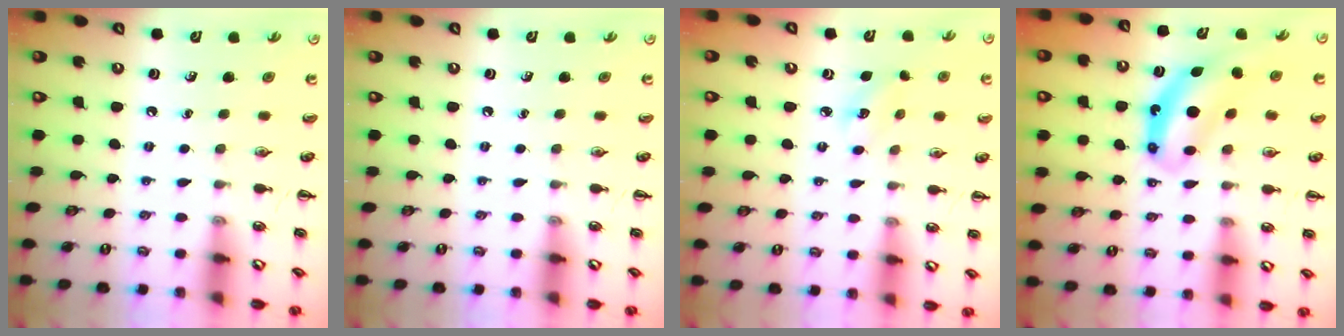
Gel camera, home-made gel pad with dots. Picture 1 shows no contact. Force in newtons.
{"total": 0.0}
{"total": 4.0, "press": 3.8, "slide": 1.0}
{"total": 9.4, "press": 9.3, "slide": 1.8}